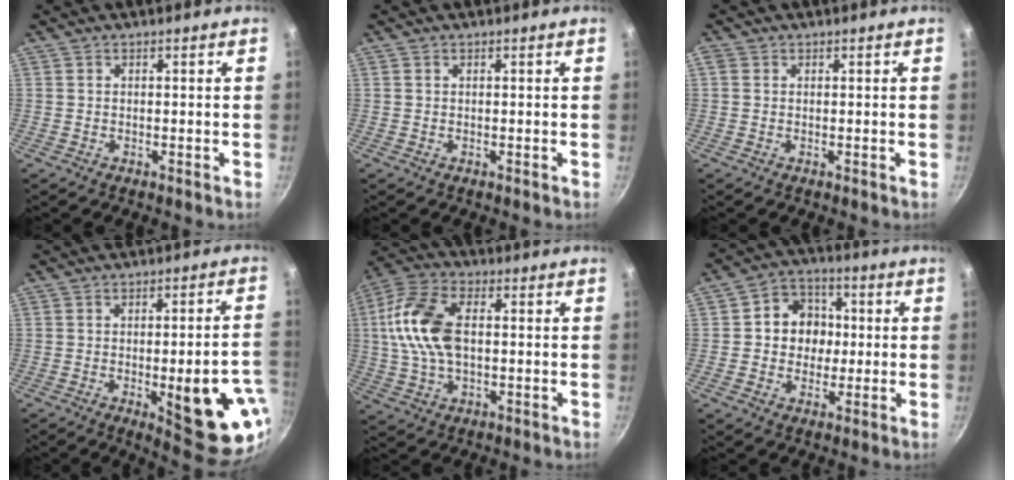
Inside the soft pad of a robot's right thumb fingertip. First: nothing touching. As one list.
[{"total": 0.0}, {"total": 1.3, "force": [0.3, 1.1, 0.6], "torque": [-0.011, 0.001, 0.001]}, {"total": 18.0, "force": [-4.9, 5.4, 16.4], "torque": [-0.169, 0.011, -0.052]}, {"total": 3.1, "force": [-2.1, 1.4, 1.7], "torque": [-0.048, 0.026, -0.052]}, {"total": 9.6, "force": [0.5, 8.5, 4.4], "torque": [-0.022, 0.012, -0.006]}]